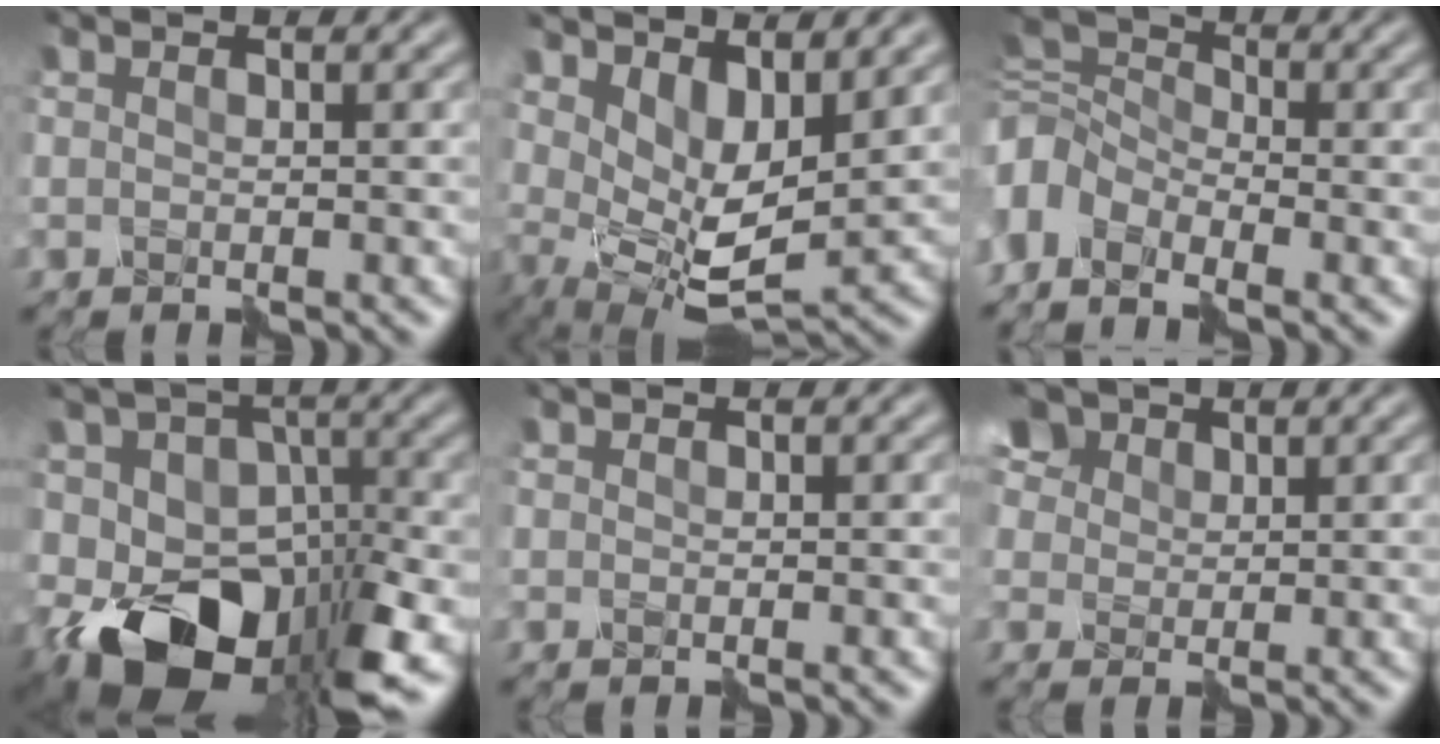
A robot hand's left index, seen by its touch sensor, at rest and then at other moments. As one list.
[{"total": 5.6, "force": [1.5, 2.8, 4.7], "torque": [-0.095, -0.023, 0.038]}, {"total": 6.4, "force": [-4.0, 3.5, 3.6], "torque": [-0.078, 0.008, -0.099]}, {"total": 13.3, "force": [-5.7, 8.3, 8.7], "torque": [-0.137, -0.013, -0.094]}, {"total": 0.0}, {"total": 8.6, "force": [4.9, 5.6, 4.3], "torque": [-0.134, 0.017, 0.086]}]